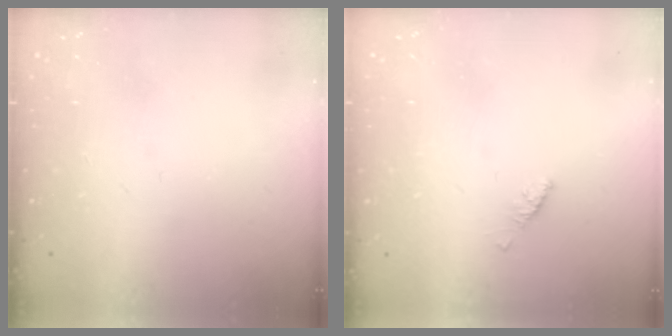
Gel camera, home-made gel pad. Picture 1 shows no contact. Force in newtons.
{"total": 2.1, "press": 2.0, "slide": 0.6}